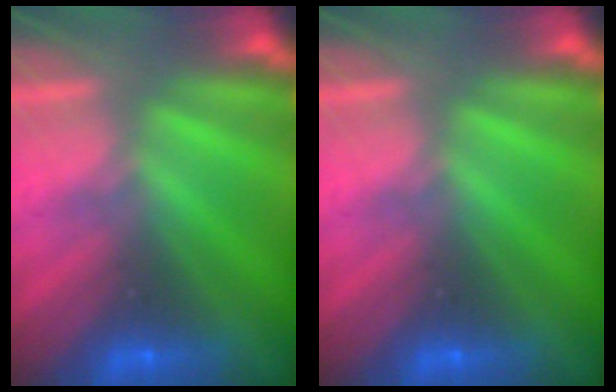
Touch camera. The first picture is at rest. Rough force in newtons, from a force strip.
{"total": 0.0}